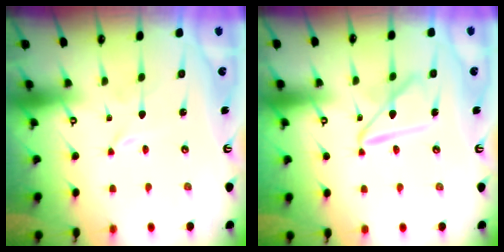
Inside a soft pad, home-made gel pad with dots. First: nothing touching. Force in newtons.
{"total": 12.3, "press": 12.3, "slide": 1.1}